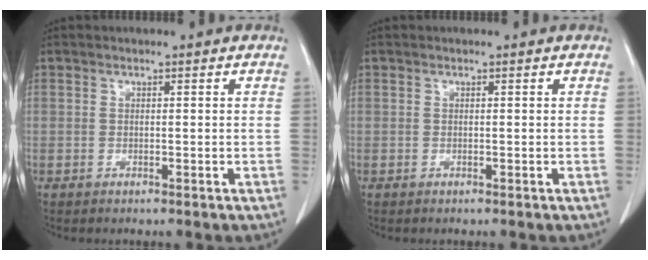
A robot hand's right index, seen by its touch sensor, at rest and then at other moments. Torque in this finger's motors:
{"motor_torque": [0.00, 0.00, 0.03, 0.00]}